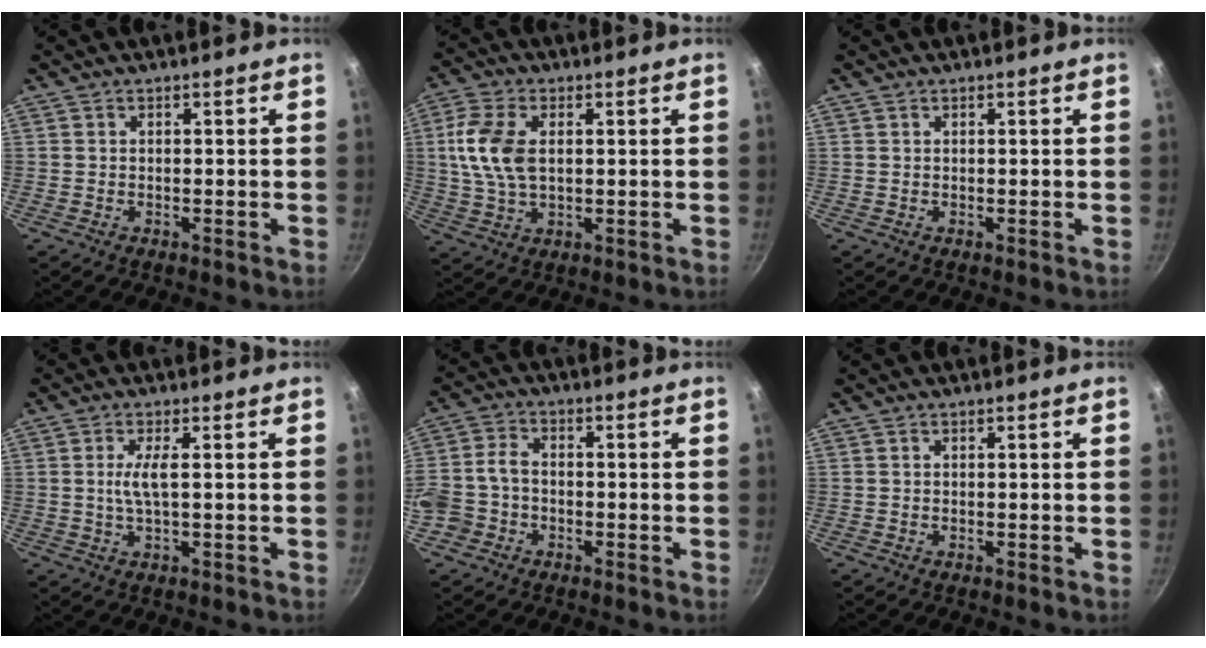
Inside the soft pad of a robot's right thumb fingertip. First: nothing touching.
{"total": 10.7, "force": [1.5, 6.4, 8.4], "torque": [-0.167, 0.006, 0.026]}
{"total": 0.0}
{"total": 3.7, "force": [0.4, 0.5, 3.6], "torque": [-0.086, -0.002, 0.009]}
{"total": 7.8, "force": [-3.1, 5.9, 4.0], "torque": [-0.072, 0.038, -0.070]}
{"total": 0.0}